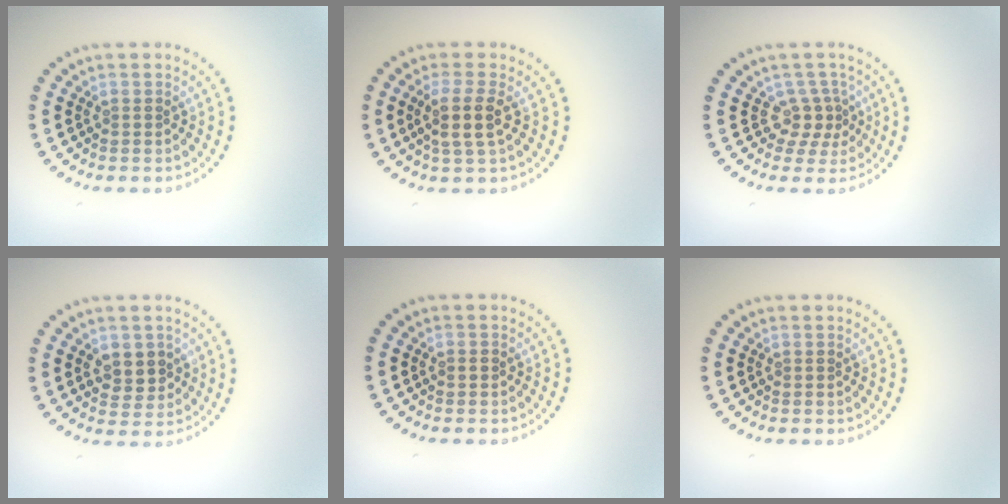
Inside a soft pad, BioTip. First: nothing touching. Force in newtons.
{"total": 2.8, "press": 2.4, "slide": 1.5}
{"total": 2.5, "press": 1.6, "slide": 2.0}
{"total": 2.6, "press": 2.6, "slide": 0.4}
{"total": 0.7, "press": 0.7, "slide": 0.1}
{"total": 0.0}